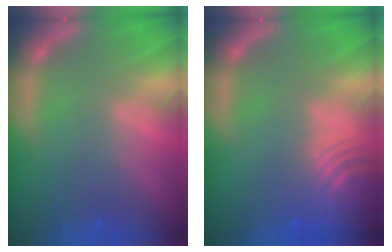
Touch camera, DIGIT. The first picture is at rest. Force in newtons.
{"total": 9.6}